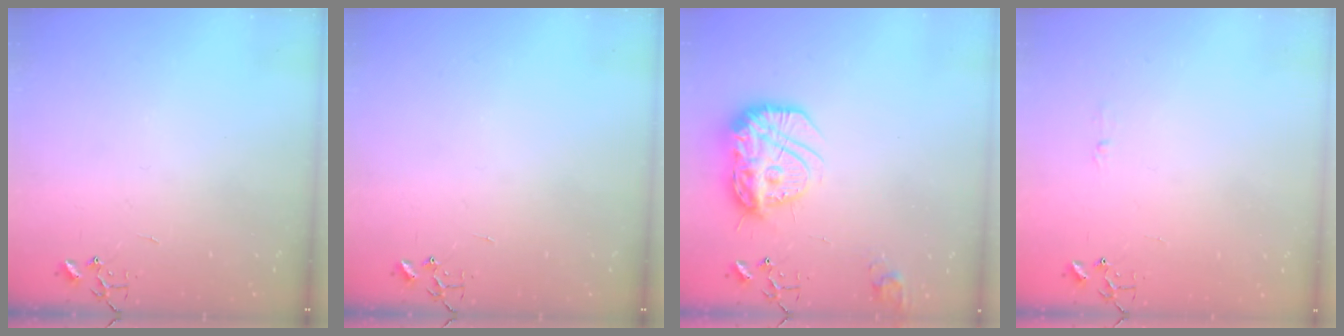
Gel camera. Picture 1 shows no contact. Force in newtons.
{"total": 0.0}
{"total": 19.1, "press": 19.1, "slide": 1.1}
{"total": 3.5, "press": 3.5, "slide": 0.4}